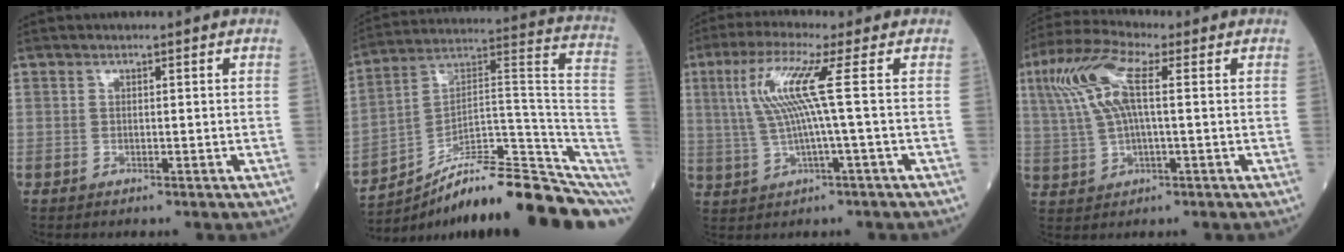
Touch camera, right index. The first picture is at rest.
{"total": 21.4, "force": [-14.3, 3.2, 15.5], "torque": [-0.156, 0.069, -0.220]}
{"total": 8.3, "force": [1.5, -1.0, 8.1], "torque": [-0.174, 0.013, 0.034]}
{"total": 9.8, "force": [2.7, 2.6, 9.1], "torque": [-0.215, 0.029, 0.056]}